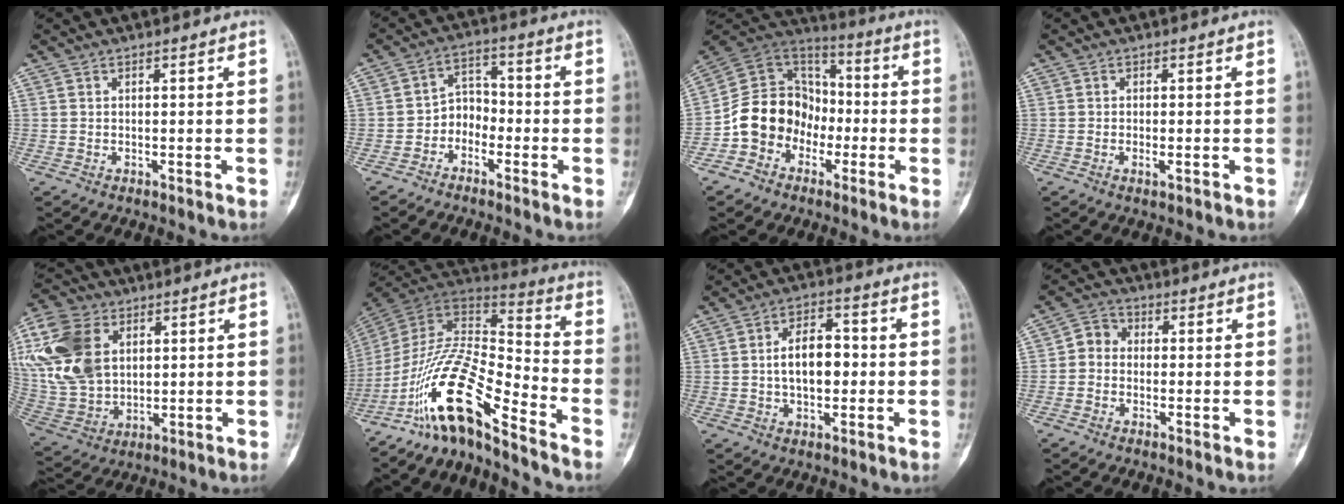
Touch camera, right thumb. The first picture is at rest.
{"total": 5.2, "force": [-2.5, 4.0, 2.2], "torque": [-0.008, 0.033, -0.058]}
{"total": 14.3, "force": [-4.7, 12.1, 5.9], "torque": [-0.070, 0.072, -0.094]}
{"total": 1.4, "force": [-0.5, 0.5, 1.2], "torque": [-0.018, 0.001, -0.007]}
{"total": 19.3, "force": [5.6, 13.5, 12.6], "torque": [-0.269, -0.005, 0.112]}
{"total": 16.7, "force": [-11.7, 3.6, 11.4], "torque": [-0.206, 0.097, -0.215]}
{"total": 8.9, "force": [0.0, 5.3, 7.1], "torque": [-0.097, 0.020, -0.006]}
{"total": 4.2, "force": [-0.4, 3.6, 2.0], "torque": [-0.019, 0.012, -0.024]}